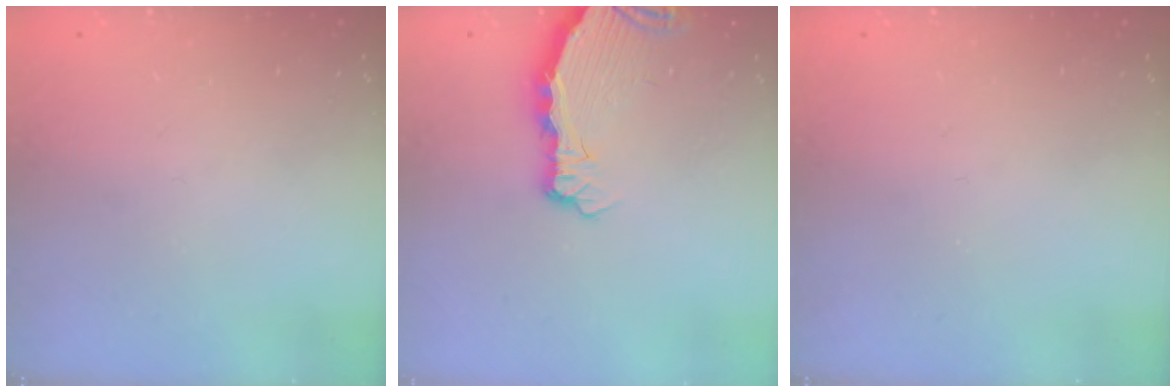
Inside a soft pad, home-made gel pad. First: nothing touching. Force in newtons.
{"total": 3.9, "press": 3.9, "slide": 0.4}
{"total": 0.0}